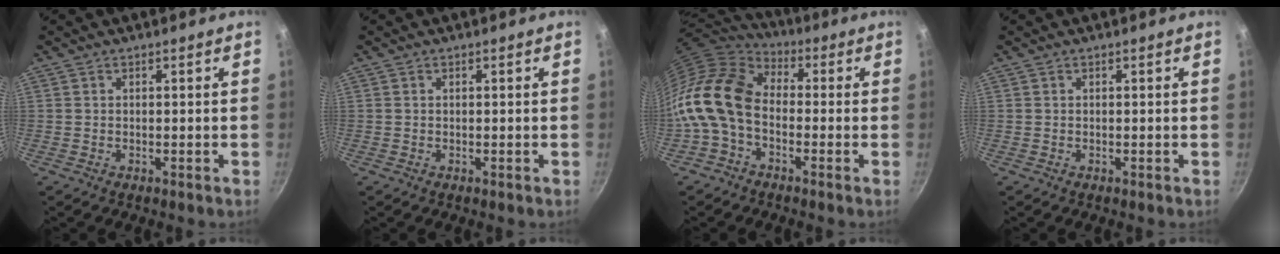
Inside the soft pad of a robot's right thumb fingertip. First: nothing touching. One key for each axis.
{"total": 0.0}
{"total": 14.9, "fx": -2.8, "fy": 10.1, "fz": 10.6, "tx": -0.190, "ty": 0.040, "tz": -0.080}
{"total": 0.0}